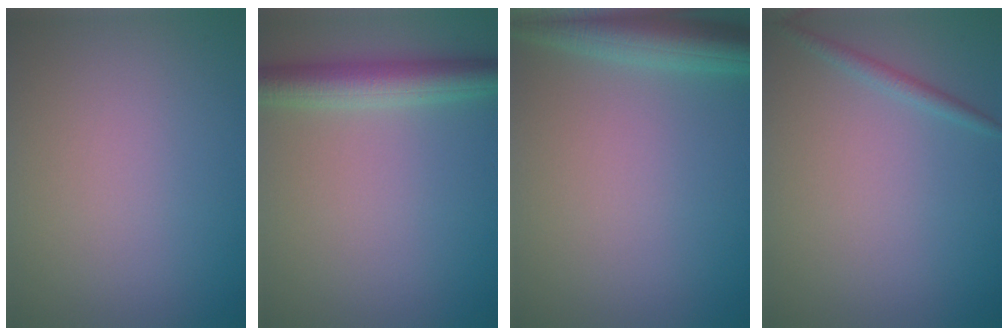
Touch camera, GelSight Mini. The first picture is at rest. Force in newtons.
{"total": 4.4, "press": 4.4, "slide": 0.2}
{"total": 5.1, "press": 5.1, "slide": 0.4}
{"total": 1.2, "press": 1.2, "slide": 0.1}